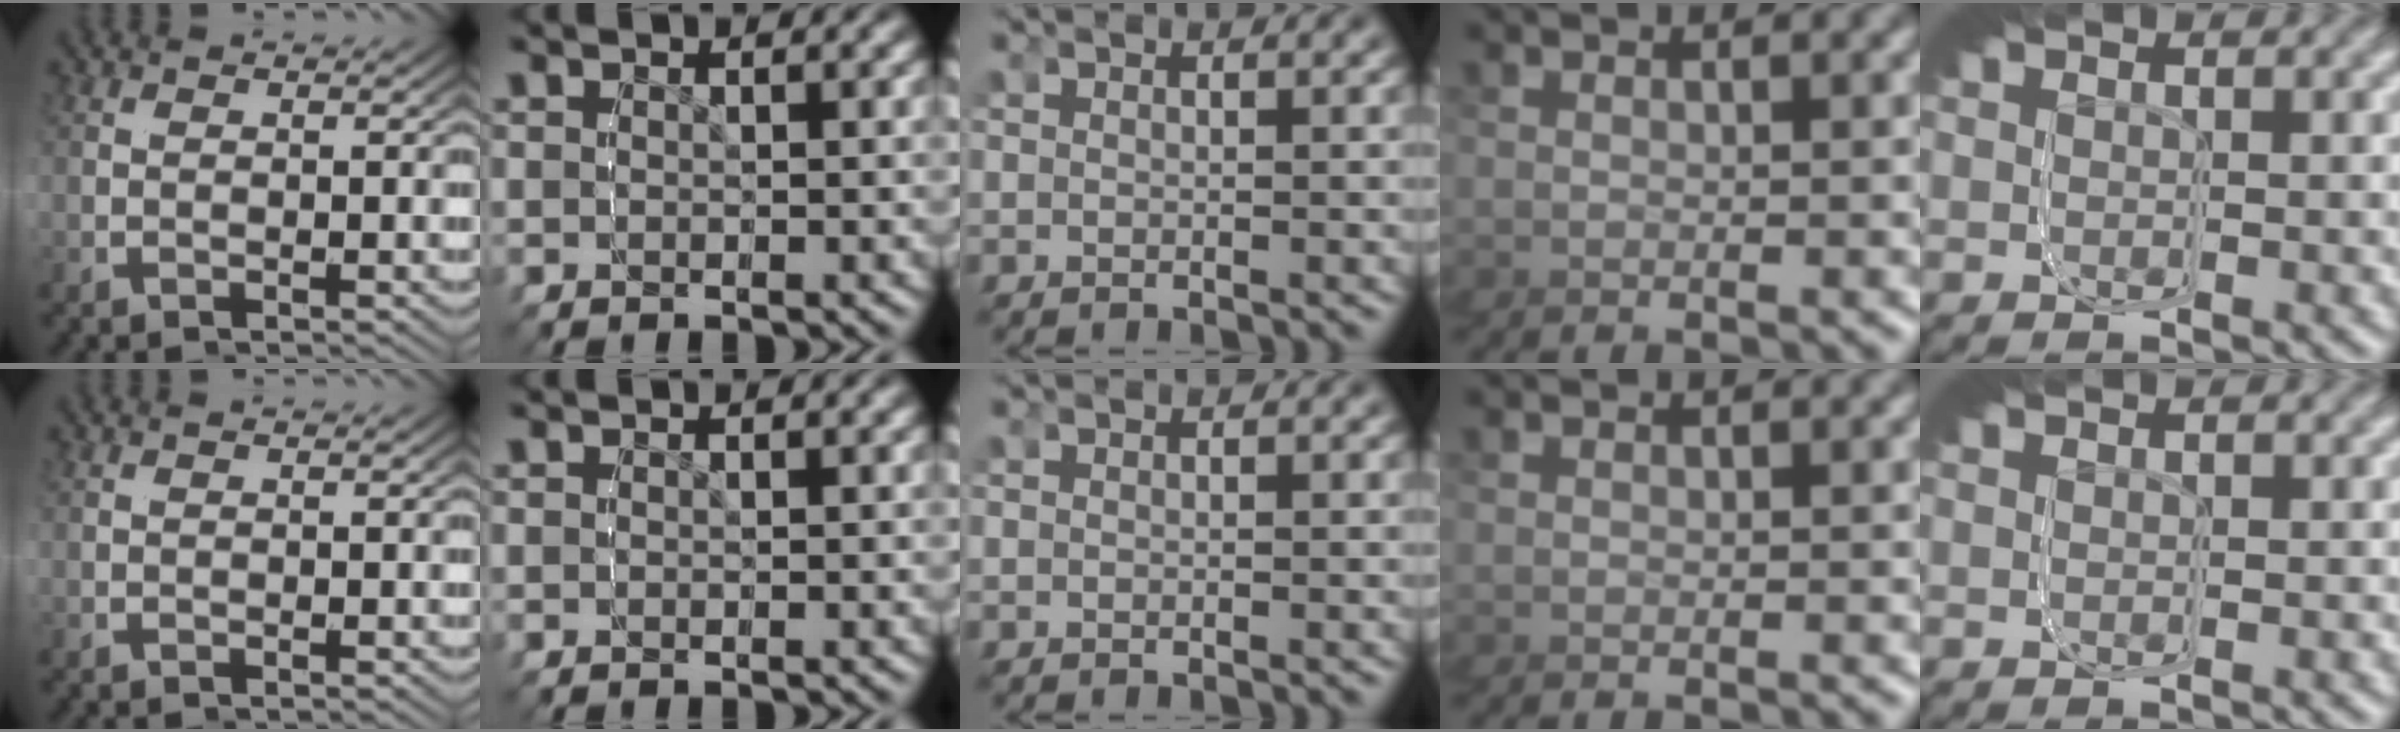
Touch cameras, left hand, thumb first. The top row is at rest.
{}